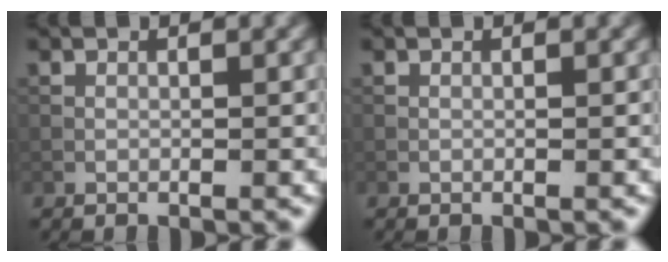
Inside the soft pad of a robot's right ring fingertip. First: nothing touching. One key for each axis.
{"total": 0.0}